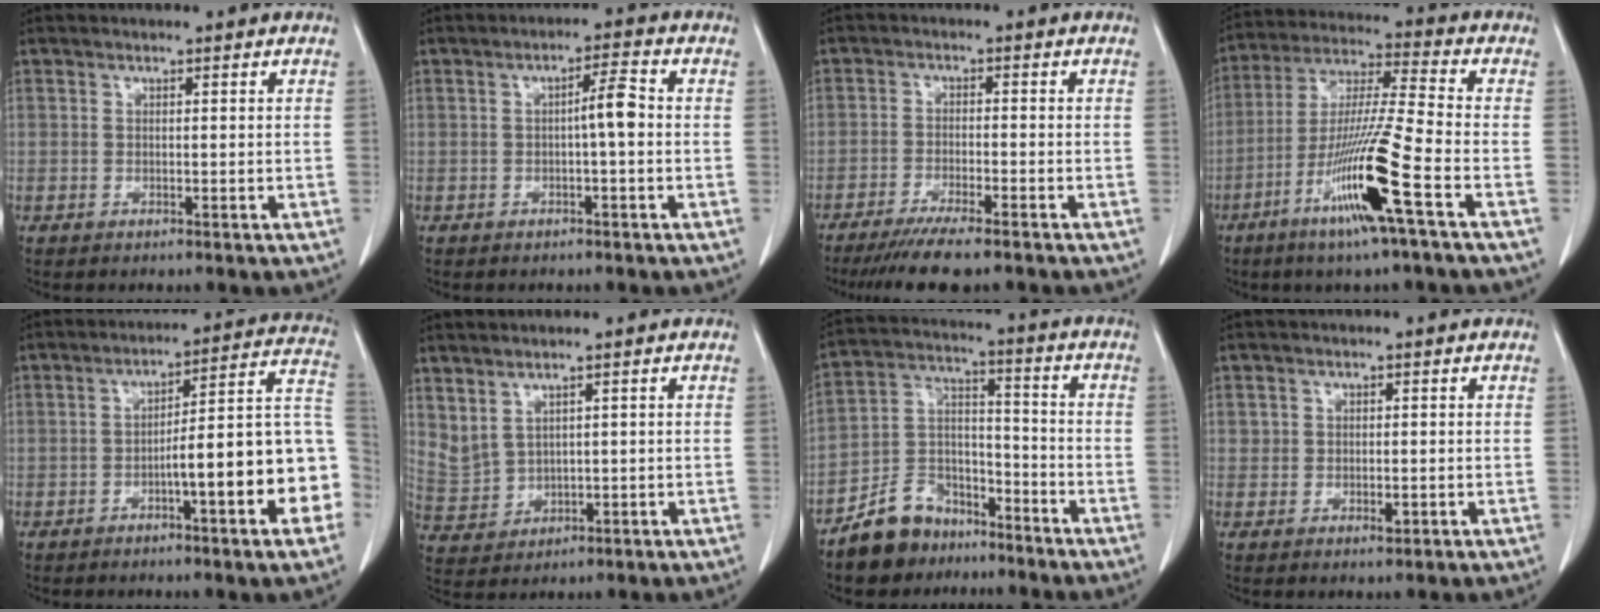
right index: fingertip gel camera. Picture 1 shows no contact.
{"total": 3.6, "force": [-0.2, 0.2, 3.6], "torque": [-0.056, 0.005, -0.006]}
{"total": 8.3, "force": [-6.7, 0.5, 4.8], "torque": [-0.072, -0.019, -0.108]}
{"total": 14.6, "force": [-6.5, -1.0, 13.0], "torque": [-0.258, -0.020, -0.126]}
{"total": 15.8, "force": [-4.4, 1.7, 15.1], "torque": [-0.143, 0.034, -0.055]}
{"total": 6.1, "force": [3.4, 3.9, 3.2], "torque": [-0.083, -0.002, 0.088]}
{"total": 10.2, "force": [-7.8, 5.9, 2.6], "torque": [-0.057, 0.027, -0.143]}
{"total": 1.5, "force": [-0.1, 1.2, 0.9], "torque": [-0.010, -0.002, -0.001]}